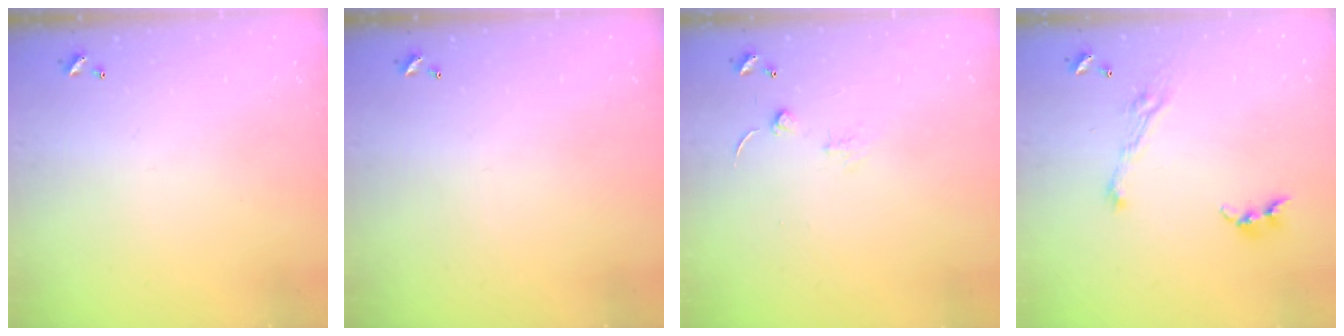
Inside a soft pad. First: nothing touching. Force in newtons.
{"total": 0.0}
{"total": 0.9, "press": 0.9, "slide": 0.3}
{"total": 3.6, "press": 3.5, "slide": 0.4}